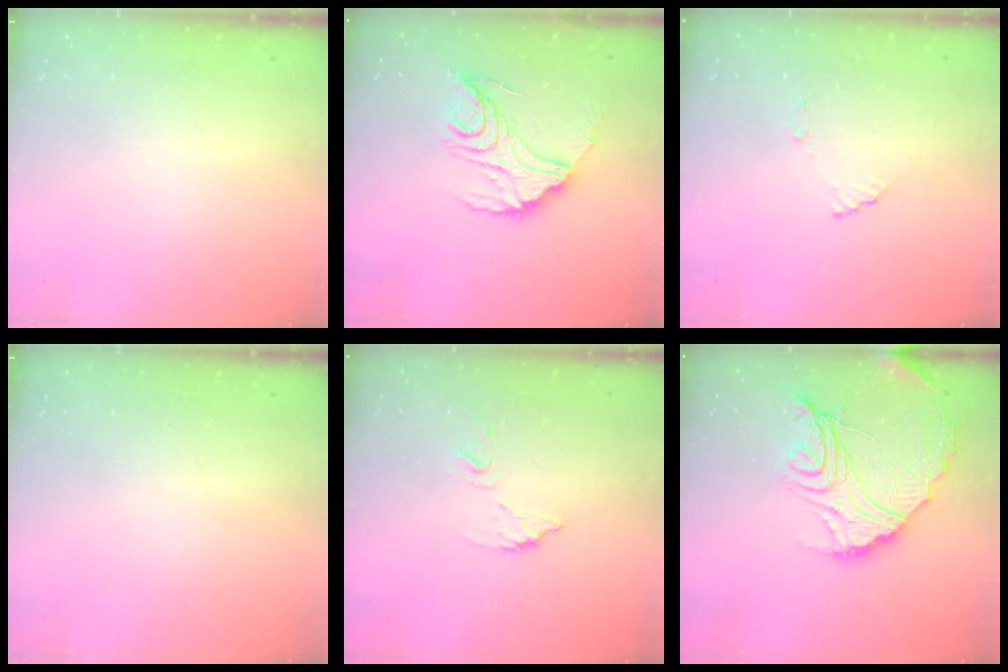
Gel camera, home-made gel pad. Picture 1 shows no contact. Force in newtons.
{"total": 16.6, "press": 16.6, "slide": 1.3}
{"total": 6.9, "press": 6.9, "slide": 0.4}
{"total": 0.0}
{"total": 8.1, "press": 8.1, "slide": 0.3}
{"total": 19.6, "press": 19.5, "slide": 1.7}